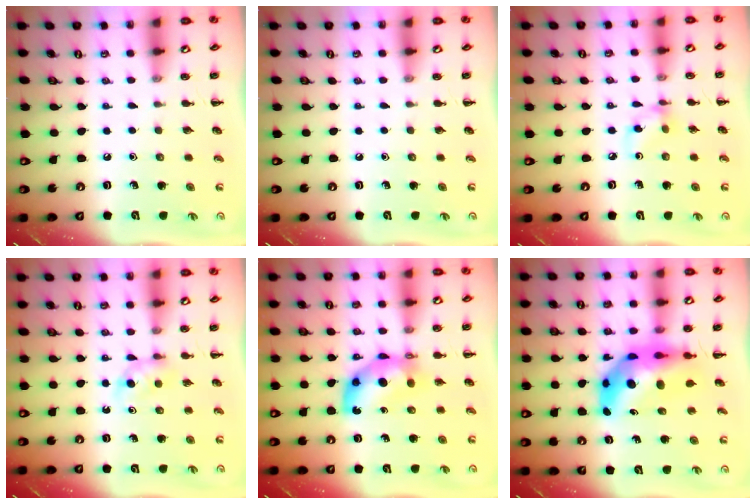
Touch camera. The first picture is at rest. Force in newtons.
{"total": 0.0}
{"total": 4.8, "press": 4.8, "slide": 0.2}
{"total": 3.9, "press": 3.6, "slide": 1.3}
{"total": 7.8, "press": 7.6, "slide": 1.7}
{"total": 11.0, "press": 10.4, "slide": 3.4}